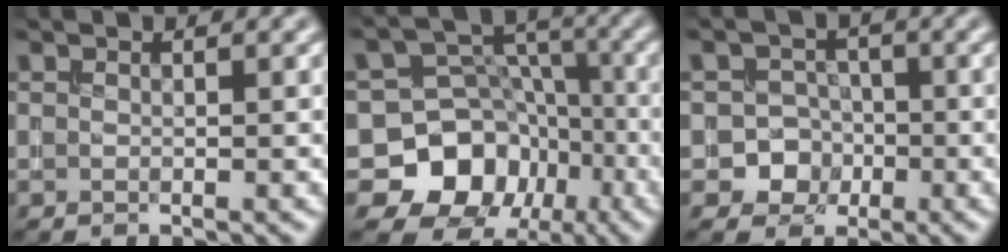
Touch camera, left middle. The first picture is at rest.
{"total": 10.7, "force": [-4.4, 9.3, 3.1], "torque": [-0.056, 0.007, -0.110]}
{"total": 3.9, "force": [-1.5, 3.5, 0.7], "torque": [0.027, 0.005, -0.036]}